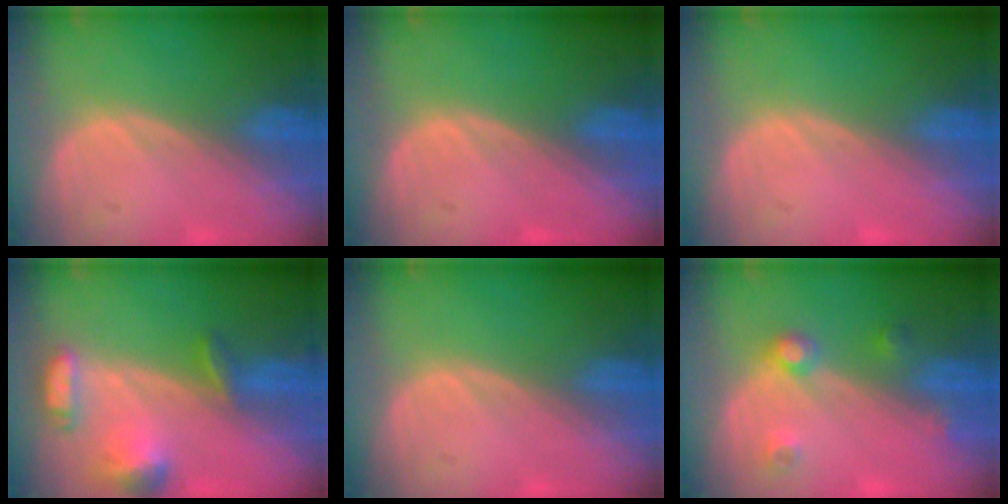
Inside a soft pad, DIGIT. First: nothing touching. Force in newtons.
{"total": 0.0}
{"total": 0.0}
{"total": 6.7, "press": 6.4, "slide": 2.0}
{"total": 0.0}
{"total": 3.7, "press": 3.4, "slide": 1.4}